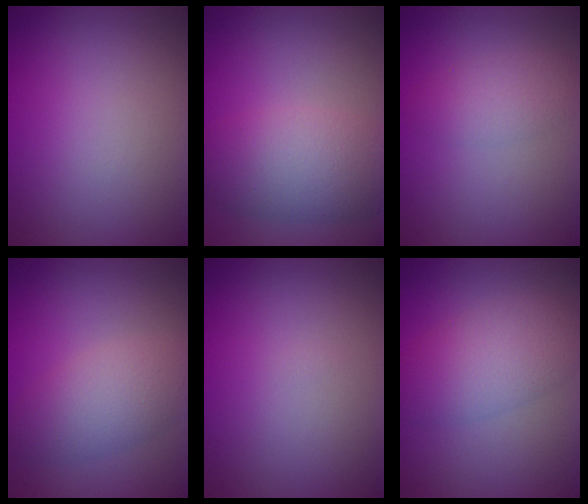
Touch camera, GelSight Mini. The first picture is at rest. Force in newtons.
{"total": 5.6, "press": 5.6, "slide": 0.4}
{"total": 2.3, "press": 2.3, "slide": 0.1}
{"total": 4.0, "press": 4.0, "slide": 0.2}
{"total": 0.0}
{"total": 4.7, "press": 4.7, "slide": 0.1}